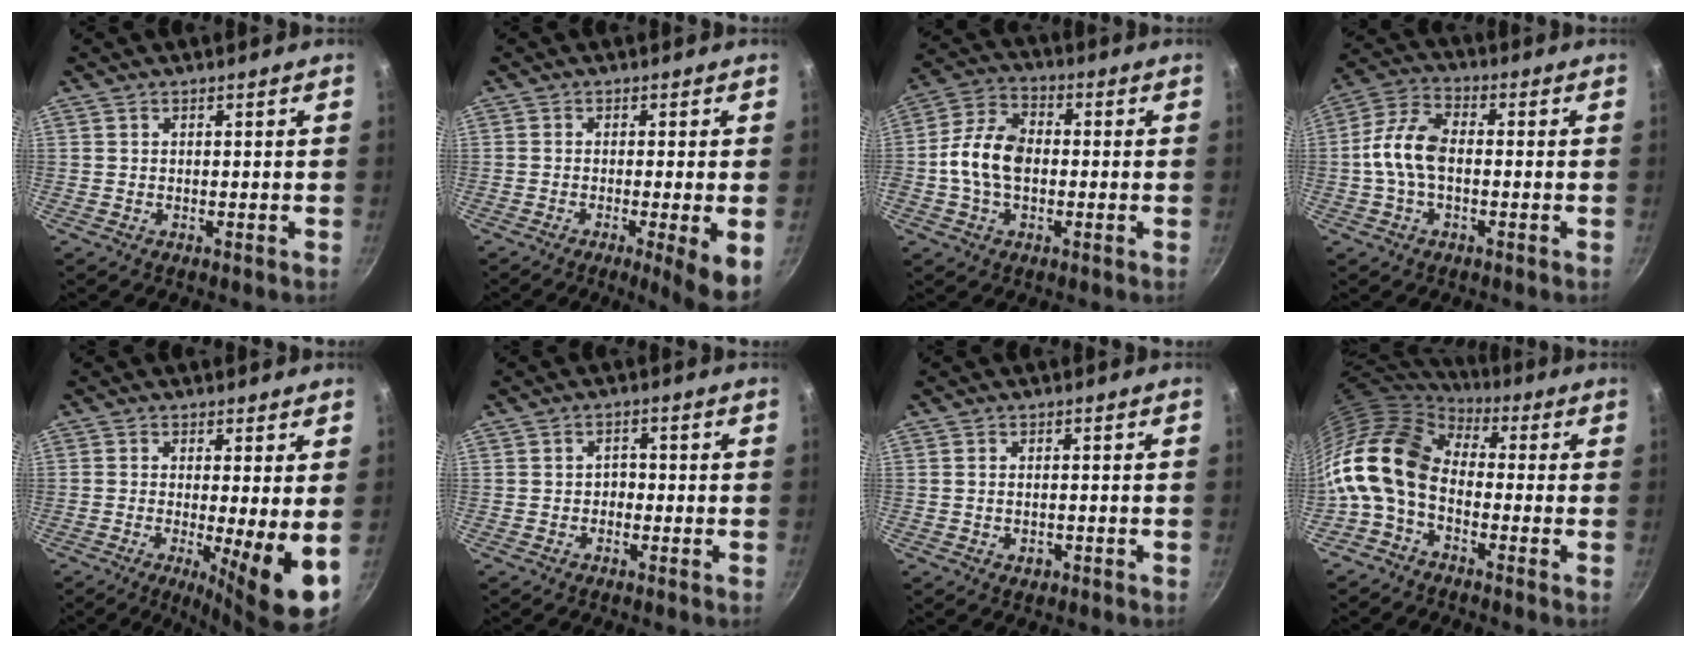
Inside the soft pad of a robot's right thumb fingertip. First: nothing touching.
{"total": 6.9, "force": [-1.9, 0.5, 6.6], "torque": [-0.096, -0.004, -0.027]}
{"total": 10.9, "force": [-0.8, 7.0, 8.2], "torque": [-0.148, 0.028, -0.029]}
{"total": 9.6, "force": [-0.7, 5.4, 7.9], "torque": [-0.152, 0.034, -0.028]}
{"total": 9.5, "force": [-1.4, 1.2, 9.3], "torque": [-0.141, -0.015, -0.018]}
{"total": 1.9, "force": [-0.7, 1.5, 0.9], "torque": [-0.001, 0.011, -0.013]}
{"total": 1.7, "force": [-0.7, 1.0, 1.1], "torque": [-0.019, 0.003, -0.011]}
{"total": 14.6, "force": [-1.4, 9.5, 11.0], "torque": [-0.206, 0.026, -0.048]}